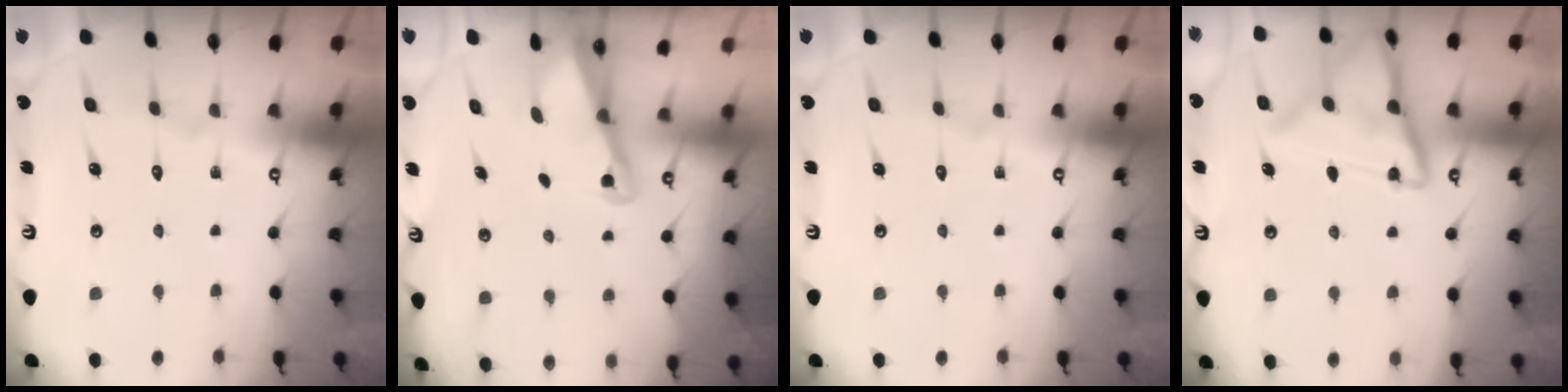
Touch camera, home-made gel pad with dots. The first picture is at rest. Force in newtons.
{"total": 2.3, "press": 2.2, "slide": 0.4}
{"total": 0.0}
{"total": 14.6, "press": 14.5, "slide": 1.3}